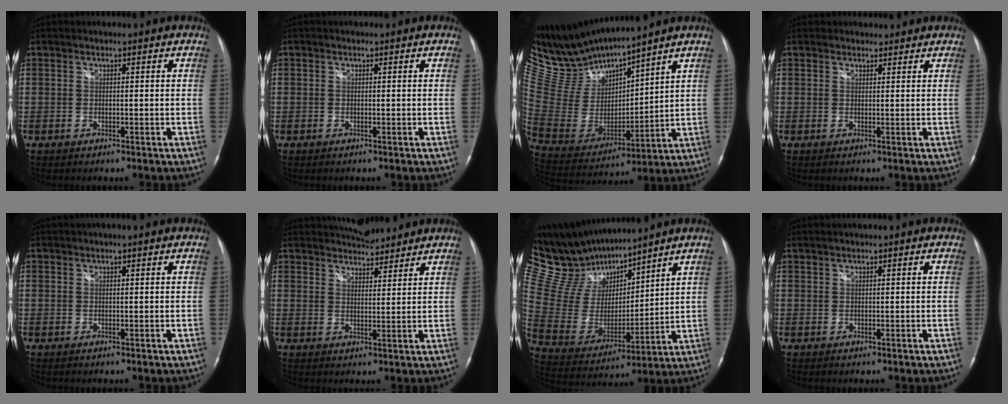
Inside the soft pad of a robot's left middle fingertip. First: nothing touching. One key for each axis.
{"total": 0.0}
{"total": 13.1, "fx": 12.7, "fy": 0.5, "fz": 3.3, "tx": -0.093, "ty": -0.003, "tz": 0.270}
{"total": 2.4, "fx": 2.2, "fy": 0.8, "fz": 0.0, "tx": -0.001, "ty": 0.019, "tz": 0.030}
{"total": 2.2, "fx": 1.9, "fy": 0.1, "fz": 1.3, "tx": -0.016, "ty": 0.031, "tz": 0.031}
{"total": 8.8, "fx": 8.4, "fy": 1.7, "fz": 2.3, "tx": -0.042, "ty": 0.014, "tz": 0.126}
{"total": 17.1, "fx": 15.6, "fy": 3.8, "fz": 5.8, "tx": -0.126, "ty": 0.006, "tz": 0.305}
{"total": 0.8, "fx": 0.8, "fy": 0.0, "fz": 0.1, "tx": -0.007, "ty": 0.007, "tz": 0.021}